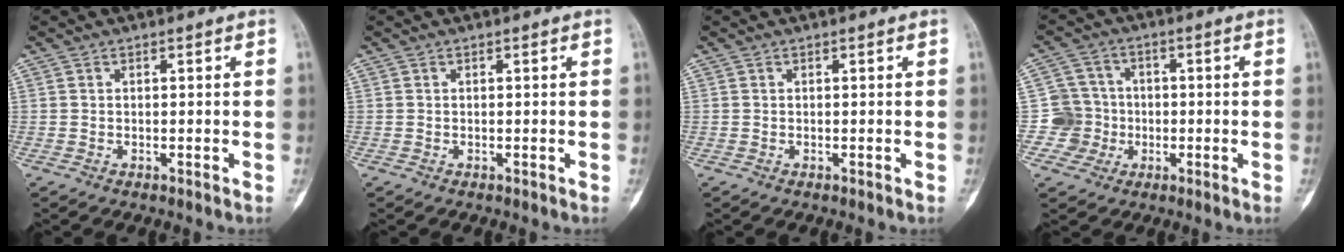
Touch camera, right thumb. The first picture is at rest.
{"total": 0.0}
{"total": 0.0}
{"total": 7.1, "force": [-1.4, 7.0, 0.0], "torque": [0.044, 0.021, -0.033]}